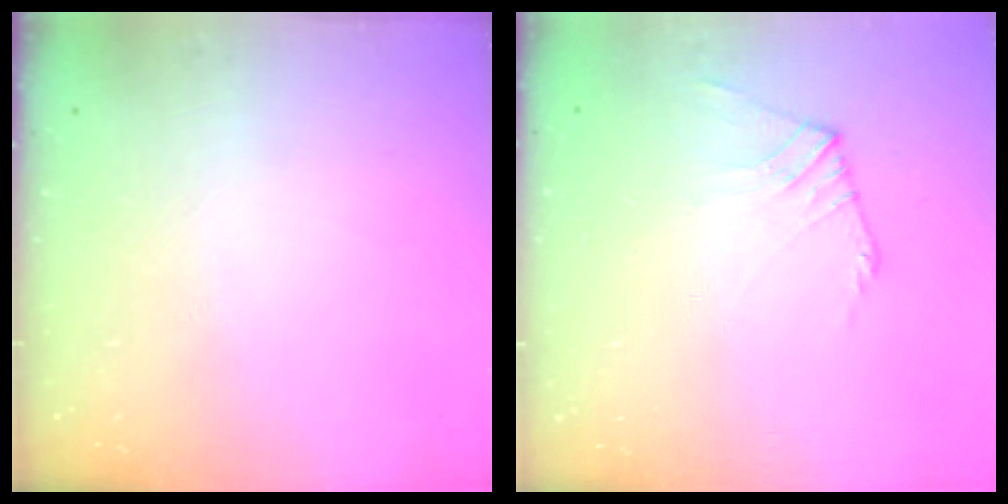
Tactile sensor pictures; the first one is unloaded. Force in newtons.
{"total": 2.0, "press": 2.0, "slide": 0.4}